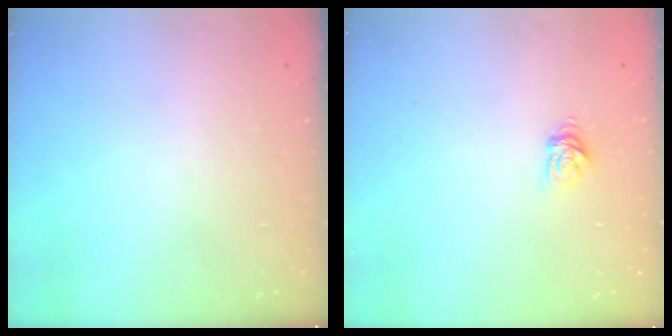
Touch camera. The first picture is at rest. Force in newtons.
{"total": 4.8, "press": 4.7, "slide": 0.6}